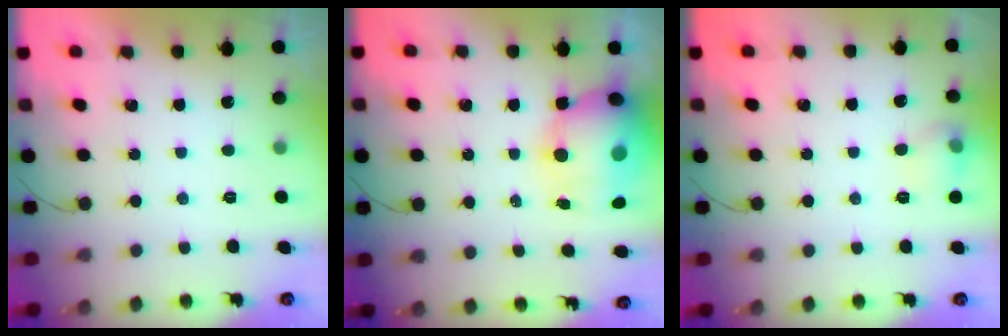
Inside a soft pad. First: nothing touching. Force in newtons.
{"total": 15.6, "press": 15.1, "slide": 3.9}
{"total": 6.5, "press": 6.4, "slide": 1.3}